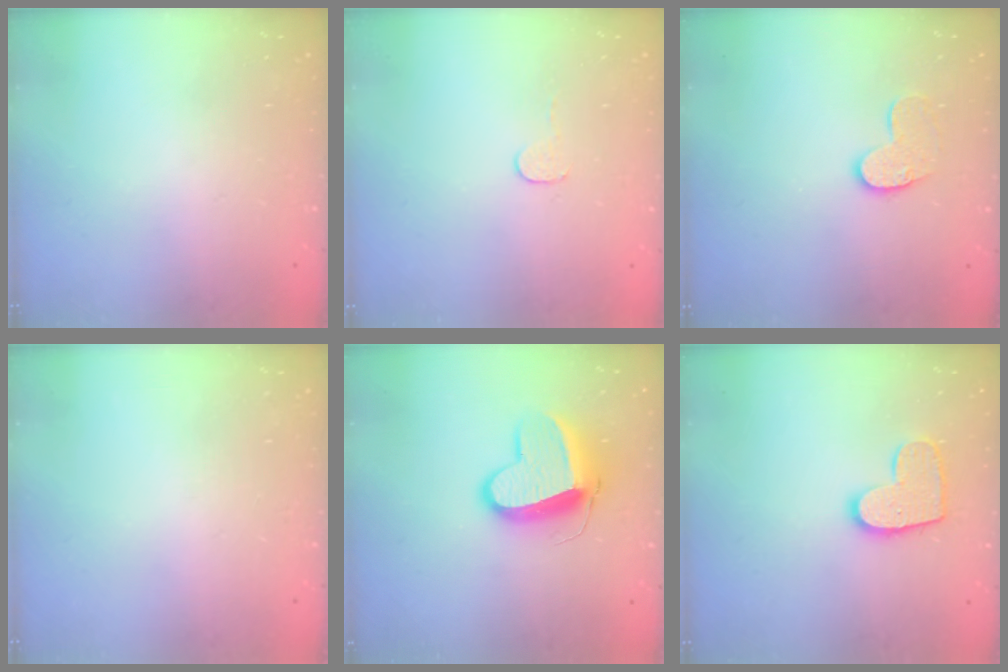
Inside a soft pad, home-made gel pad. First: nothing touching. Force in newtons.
{"total": 3.0, "press": 3.0, "slide": 0.3}
{"total": 9.1, "press": 9.0, "slide": 0.6}
{"total": 0.0}
{"total": 13.4, "press": 13.3, "slide": 1.3}
{"total": 10.8, "press": 10.8, "slide": 0.5}